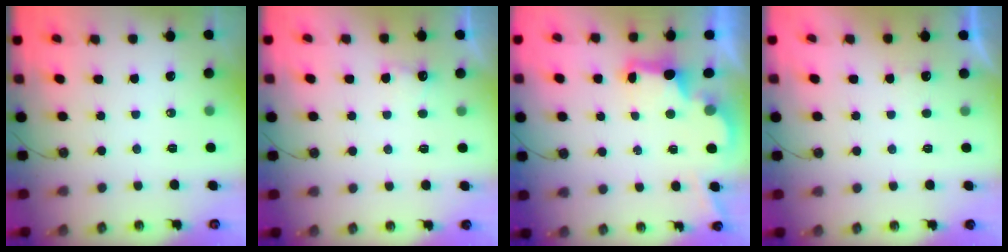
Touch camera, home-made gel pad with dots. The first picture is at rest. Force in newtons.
{"total": 3.9, "press": 3.8, "slide": 1.0}
{"total": 2.9, "press": 2.7, "slide": 0.9}
{"total": 0.9, "press": 0.6, "slide": 0.7}